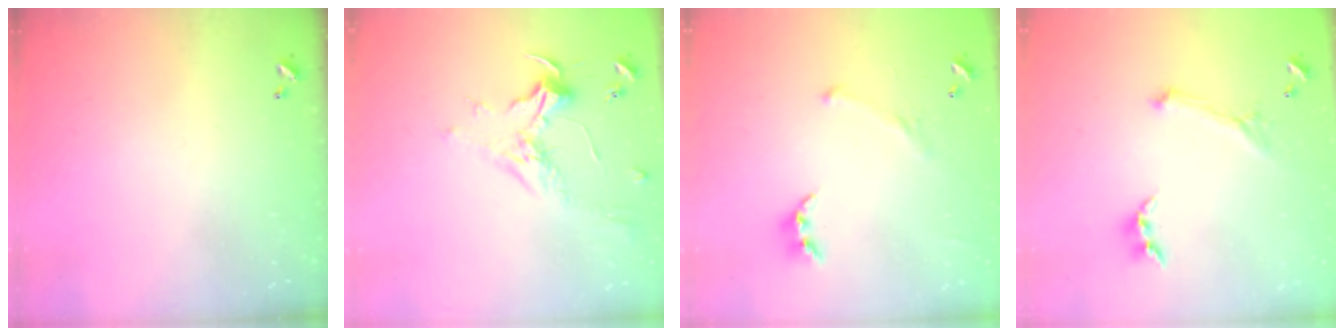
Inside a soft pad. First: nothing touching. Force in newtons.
{"total": 1.8, "press": 1.7, "slide": 0.7}
{"total": 2.3, "press": 2.1, "slide": 1.0}
{"total": 1.6, "press": 1.5, "slide": 0.4}